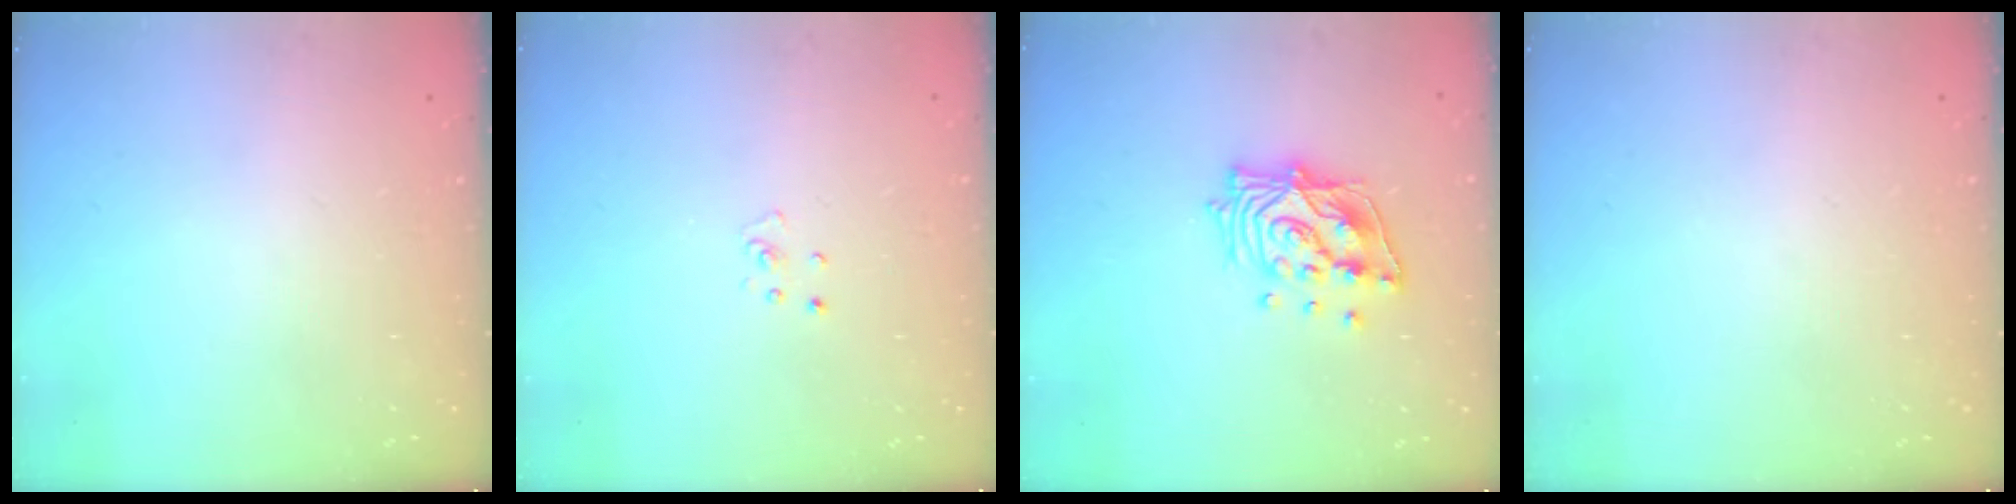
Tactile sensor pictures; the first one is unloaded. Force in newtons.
{"total": 2.3, "press": 2.3, "slide": 0.2}
{"total": 14.9, "press": 14.8, "slide": 2.0}
{"total": 0.0}